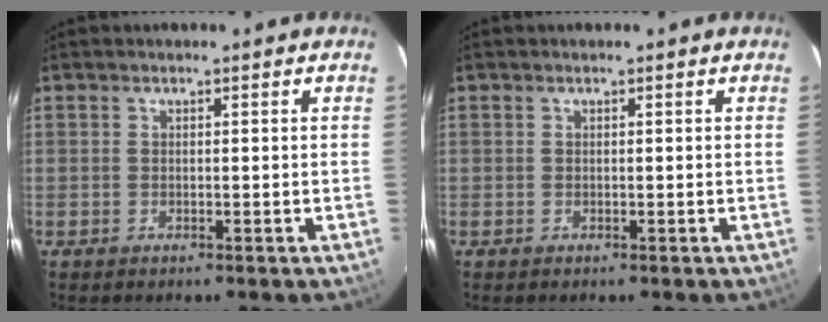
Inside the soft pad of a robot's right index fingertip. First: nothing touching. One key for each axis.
{"total": 0.0}